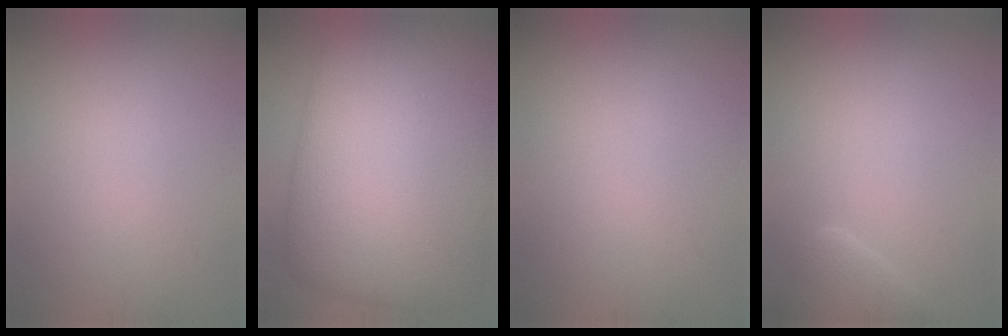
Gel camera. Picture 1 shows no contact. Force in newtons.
{"total": 15.7, "press": 15.7, "slide": 0.7}
{"total": 0.0}
{"total": 2.8, "press": 2.8, "slide": 0.2}